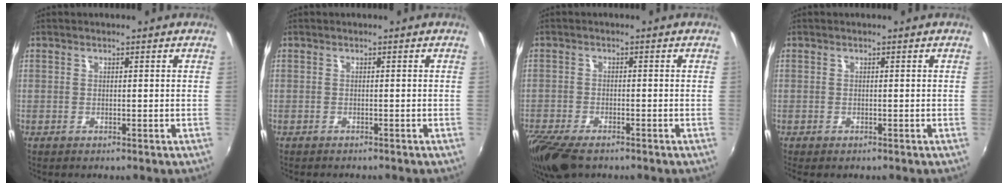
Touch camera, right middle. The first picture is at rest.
{"total": 1.3, "force": [-1.2, 0.0, 0.4], "torque": [-0.013, -0.008, -0.017]}
{"total": 10.2, "force": [-7.8, 3.5, 5.6], "torque": [-0.142, -0.046, -0.145]}
{"total": 0.9, "force": [-0.7, 0.1, 0.5], "torque": [-0.013, -0.005, -0.010]}